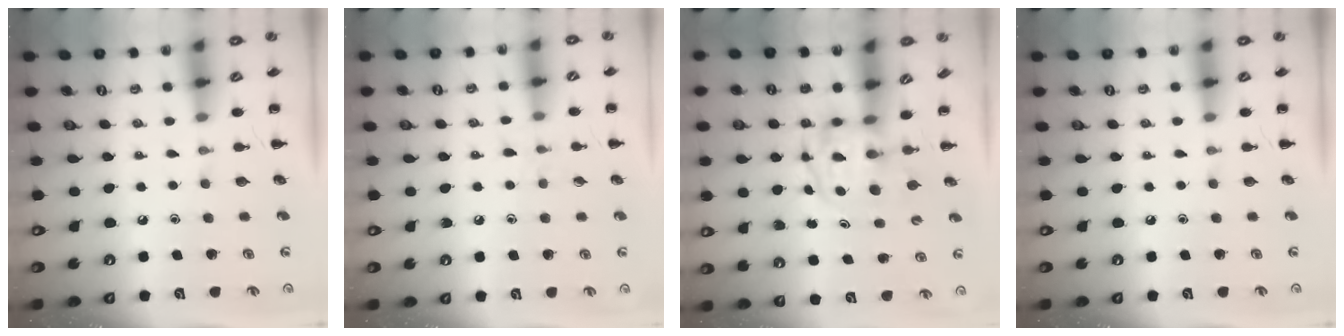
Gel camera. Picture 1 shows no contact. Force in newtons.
{"total": 5.6, "press": 5.1, "slide": 2.4}
{"total": 3.8, "press": 3.8, "slide": 0.6}
{"total": 0.0}